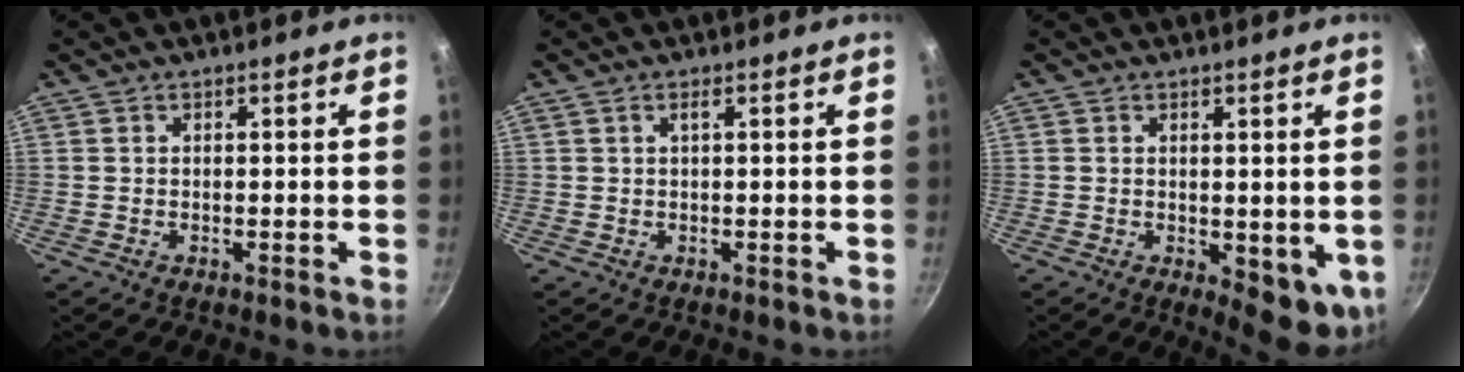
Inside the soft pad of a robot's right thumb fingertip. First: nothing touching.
{"total": 0.8, "force": [0.3, 0.0, 0.7], "torque": [-0.013, 0.003, 0.006]}
{"total": 8.2, "force": [-0.5, 4.0, 7.1], "torque": [-0.069, -0.007, 0.002]}